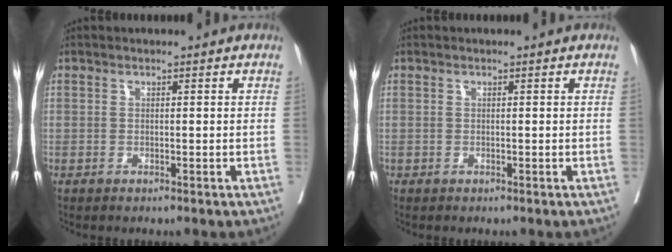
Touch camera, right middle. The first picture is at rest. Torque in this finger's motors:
{"motor_torque": [-0.01, 0.00, 0.00, -0.03]}